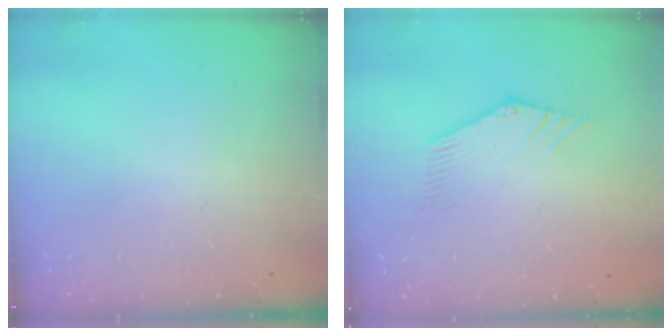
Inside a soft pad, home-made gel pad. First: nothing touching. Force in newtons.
{"total": 0.0}